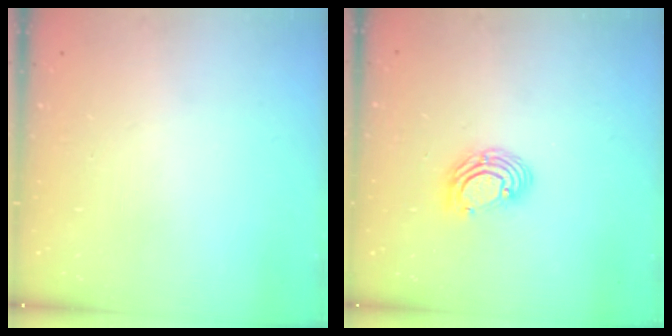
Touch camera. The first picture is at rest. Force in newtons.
{"total": 7.0, "press": 6.9, "slide": 0.8}